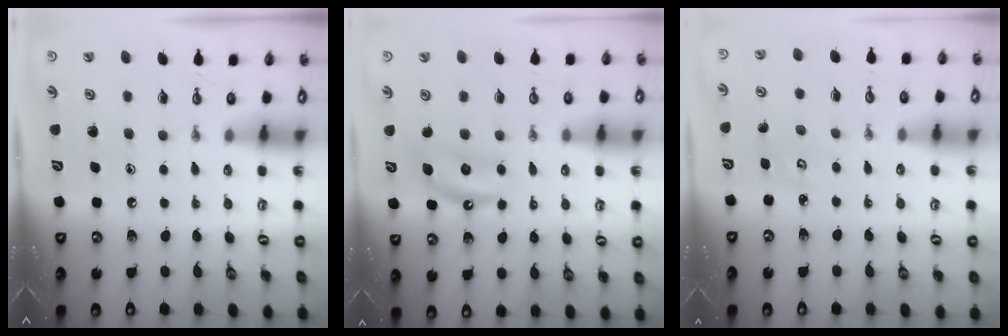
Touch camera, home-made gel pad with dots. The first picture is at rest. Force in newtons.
{"total": 6.0, "press": 6.0, "slide": 0.6}
{"total": 2.3, "press": 2.3, "slide": 0.2}